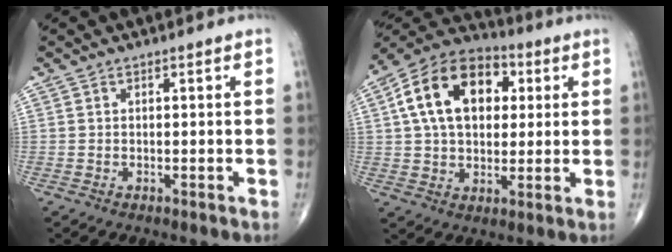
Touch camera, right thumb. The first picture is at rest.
{"total": 18.0, "force": [4.3, 11.8, 12.9], "torque": [-0.198, 0.013, 0.067]}